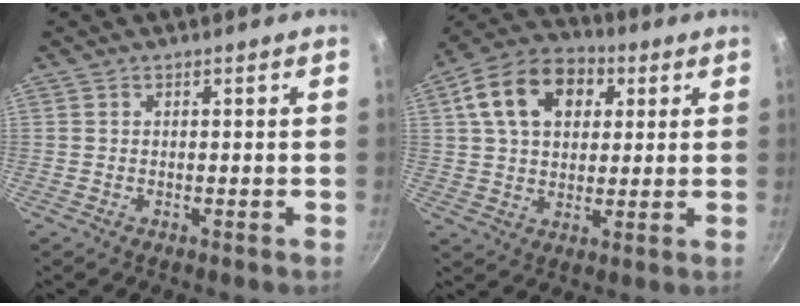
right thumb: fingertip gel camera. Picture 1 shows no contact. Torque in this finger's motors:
{"motor_torque": [-0.63, 2.27, 0.89, 0.25, 0.24]}